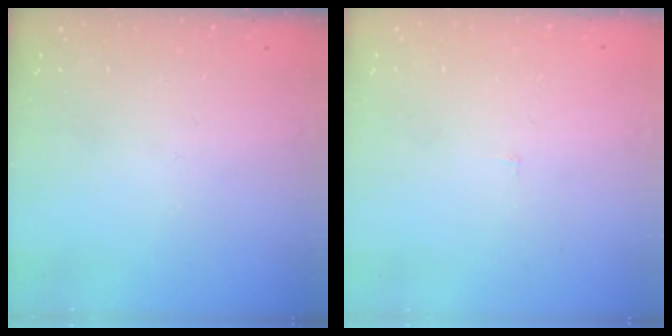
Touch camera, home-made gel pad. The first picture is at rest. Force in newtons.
{"total": 1.8, "press": 1.8, "slide": 0.1}